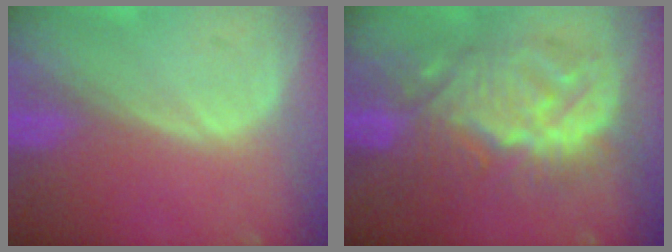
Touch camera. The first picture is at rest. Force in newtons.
{"total": 10.5, "press": 10.5, "slide": 0.5}